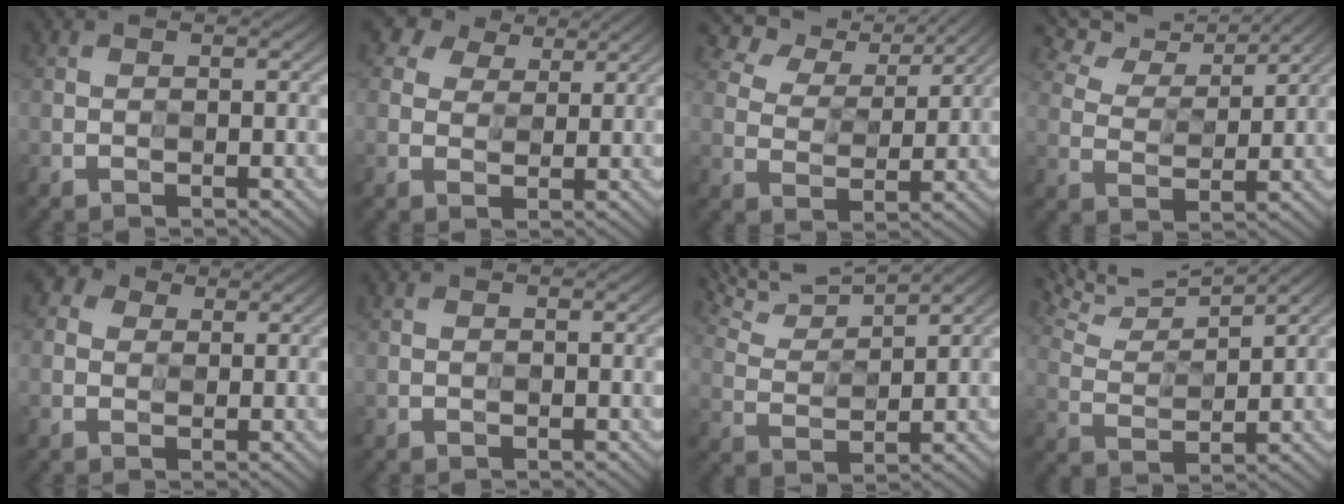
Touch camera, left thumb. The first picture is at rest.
{"total": 7.7, "force": [5.8, 4.6, 2.1], "torque": [-0.058, 0.007, 0.107]}
{"total": 7.2, "force": [6.1, 2.8, 2.3], "torque": [-0.055, 0.007, 0.103]}
{"total": 8.7, "force": [7.9, 2.1, 3.0], "torque": [-0.074, 0.002, 0.125]}
{"total": 3.7, "force": [1.7, 3.1, 1.1], "torque": [-0.030, 0.008, 0.030]}
{"total": 0.0}
{"total": 8.4, "force": [7.6, 1.3, 3.4], "torque": [-0.076, 0.009, 0.131]}
{"total": 8.5, "force": [7.8, 1.1, 3.2], "torque": [-0.071, 0.005, 0.133]}